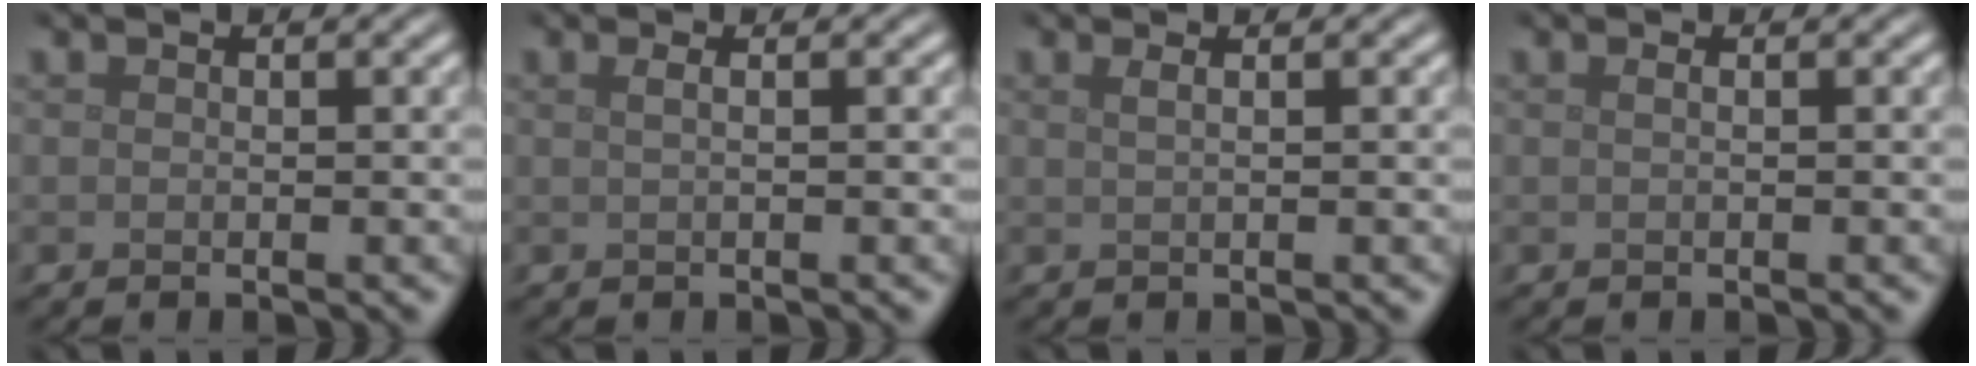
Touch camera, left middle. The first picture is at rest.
{"total": 1.5, "force": [0.5, 0.7, 1.2], "torque": [-0.011, -0.002, -0.003]}
{"total": 1.8, "force": [0.8, 0.8, 1.3], "torque": [-0.008, -0.001, -0.003]}
{"total": 0.7, "force": [0.2, 0.3, 0.6], "torque": [-0.011, 0.004, -0.001]}